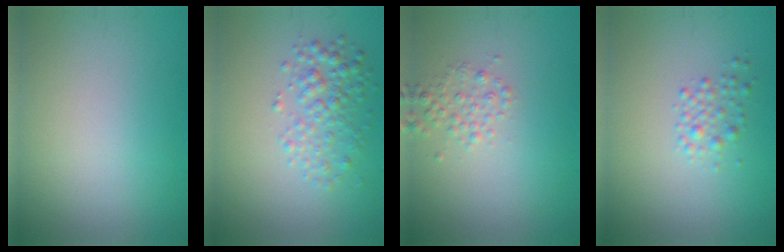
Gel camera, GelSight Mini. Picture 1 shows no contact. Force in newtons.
{"total": 3.0, "press": 3.0, "slide": 0.1}
{"total": 1.7, "press": 1.7, "slide": 0.0}
{"total": 1.6, "press": 1.6, "slide": 0.0}